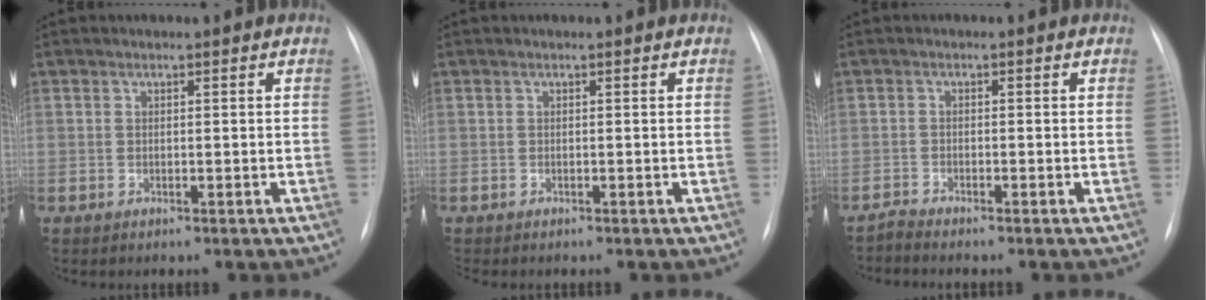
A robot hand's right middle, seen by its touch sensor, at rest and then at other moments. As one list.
[{"total": 0.9, "force": [-0.8, 0.3, 0.4], "torque": [-0.006, -0.001, -0.011]}, {"total": 1.5, "force": [-1.4, -0.4, -0.3], "torque": [0.008, -0.008, -0.028]}]